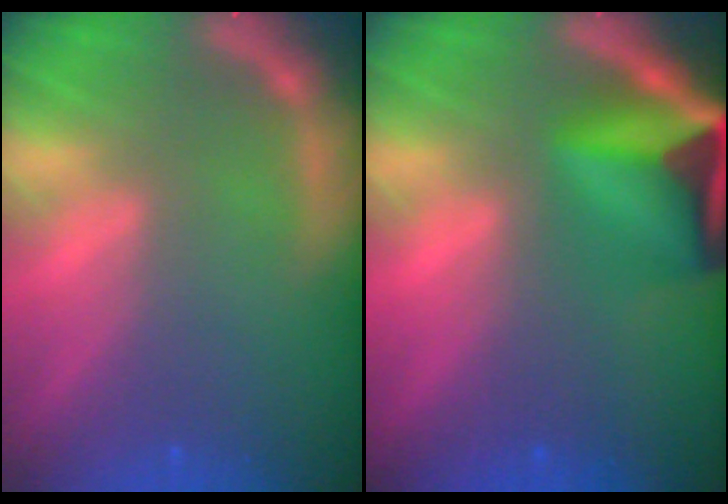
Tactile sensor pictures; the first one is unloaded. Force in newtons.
{"total": 10.0}